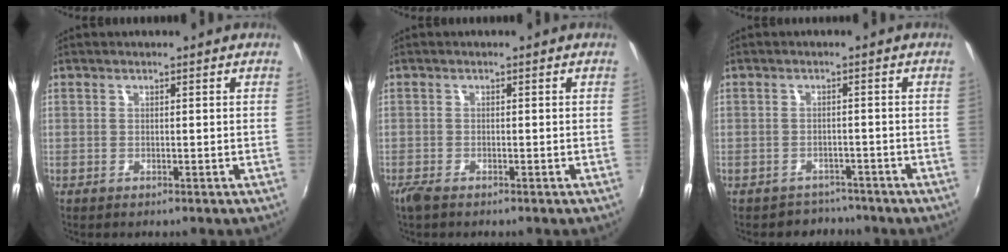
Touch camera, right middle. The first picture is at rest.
{"total": 2.0, "force": [-1.6, 0.5, 1.1], "torque": [-0.027, -0.007, -0.033]}
{"total": 4.0, "force": [-3.5, 2.1, -0.3], "torque": [-0.002, 0.004, -0.053]}